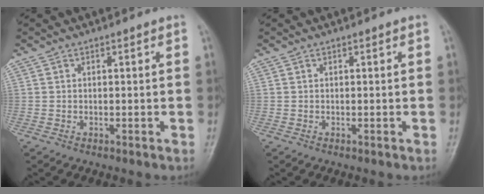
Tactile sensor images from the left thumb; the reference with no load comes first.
{"total": 0.0}